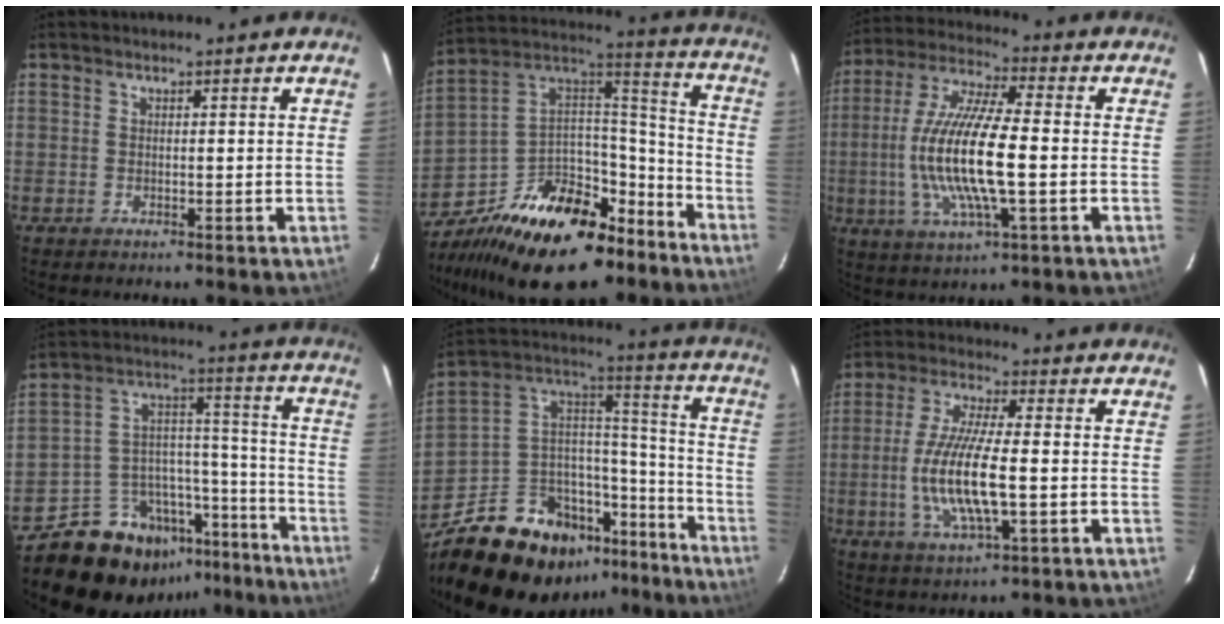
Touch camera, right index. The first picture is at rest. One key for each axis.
{"total": 28.2, "fx": -18.9, "fy": 14.0, "fz": 15.7, "tx": -0.292, "ty": 0.040, "tz": -0.281}
{"total": 16.7, "fx": -2.1, "fy": 3.1, "fz": 16.2, "tx": -0.328, "ty": -0.003, "tz": -0.040}
{"total": 19.4, "fx": -15.2, "fy": 10.9, "fz": 5.3, "tx": -0.104, "ty": 0.077, "tz": -0.211}
{"total": 25.5, "fx": -18.0, "fy": 13.6, "fz": 11.9, "tx": -0.219, "ty": 0.070, "tz": -0.257}
{"total": 13.4, "fx": -2.2, "fy": 3.2, "fz": 12.9, "tx": -0.264, "ty": -0.007, "tz": -0.041}